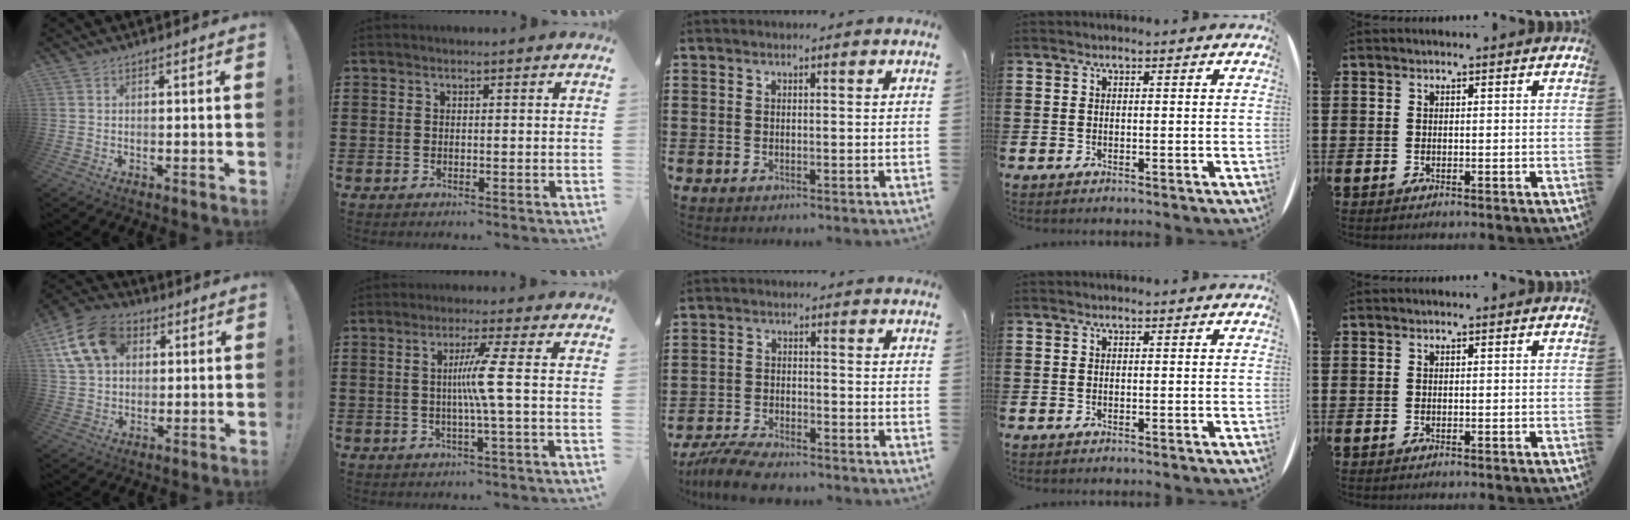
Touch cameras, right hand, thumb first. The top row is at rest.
{"thumb": {"total": 15.6, "force": [5.3, 11.6, 9.0], "torque": [-0.154, -0.009, 0.103]}, "index": {"total": 5.6, "force": [-0.1, -1.2, 5.5], "torque": [-0.101, -0.009, -0.011]}, "middle": {"total": 5.5, "force": [-5.2, 0.6, 1.7], "torque": [-0.048, -0.005, -0.104]}}